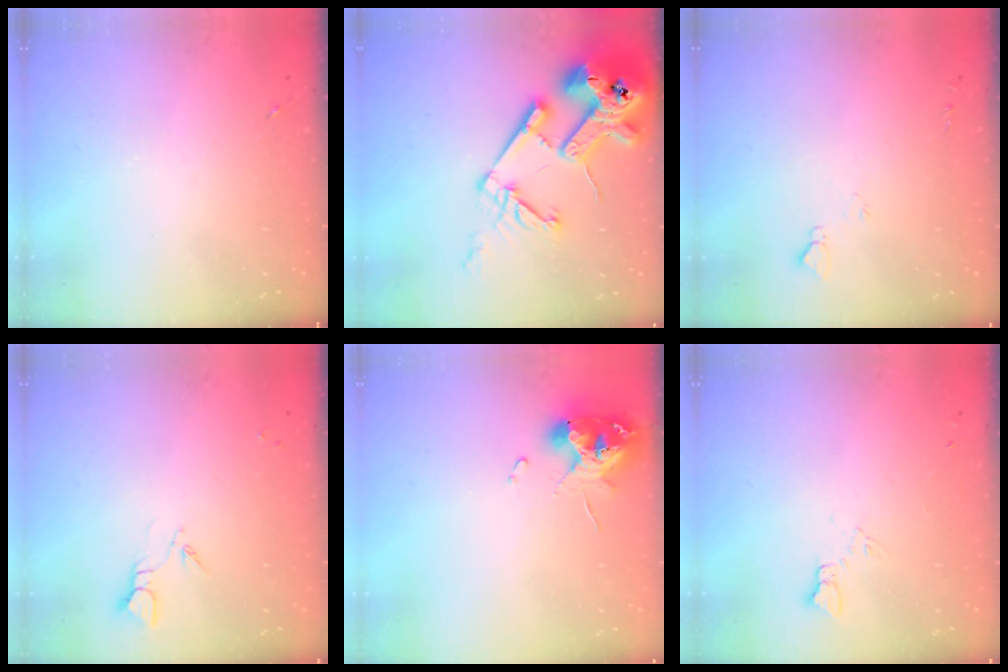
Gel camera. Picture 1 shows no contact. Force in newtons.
{"total": 21.7, "press": 21.5, "slide": 2.7}
{"total": 4.9, "press": 4.9, "slide": 0.6}
{"total": 3.3, "press": 3.3, "slide": 0.4}
{"total": 11.1, "press": 11.0, "slide": 1.2}
{"total": 5.3, "press": 5.3, "slide": 0.4}